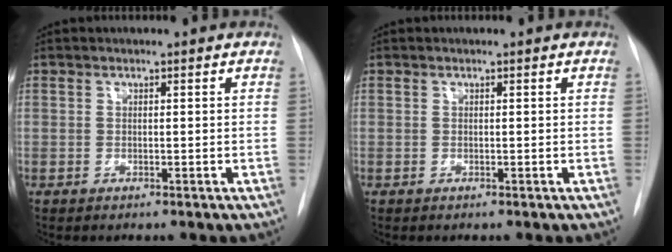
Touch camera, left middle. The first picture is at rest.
{"total": 0.0}